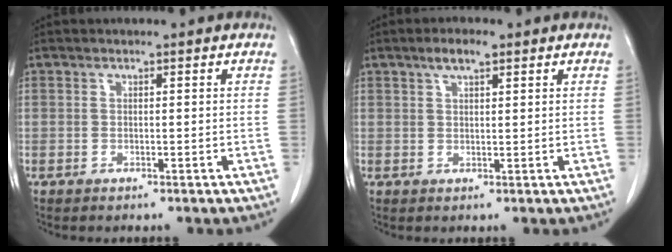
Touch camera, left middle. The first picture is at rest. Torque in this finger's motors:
{"motor_torque": [0.80, -0.64, 0.02, 0.04]}